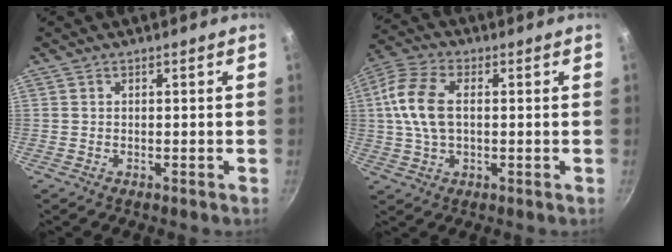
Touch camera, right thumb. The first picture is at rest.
{"total": 10.6, "force": [1.1, 6.1, 8.6], "torque": [-0.177, 0.019, 0.012]}